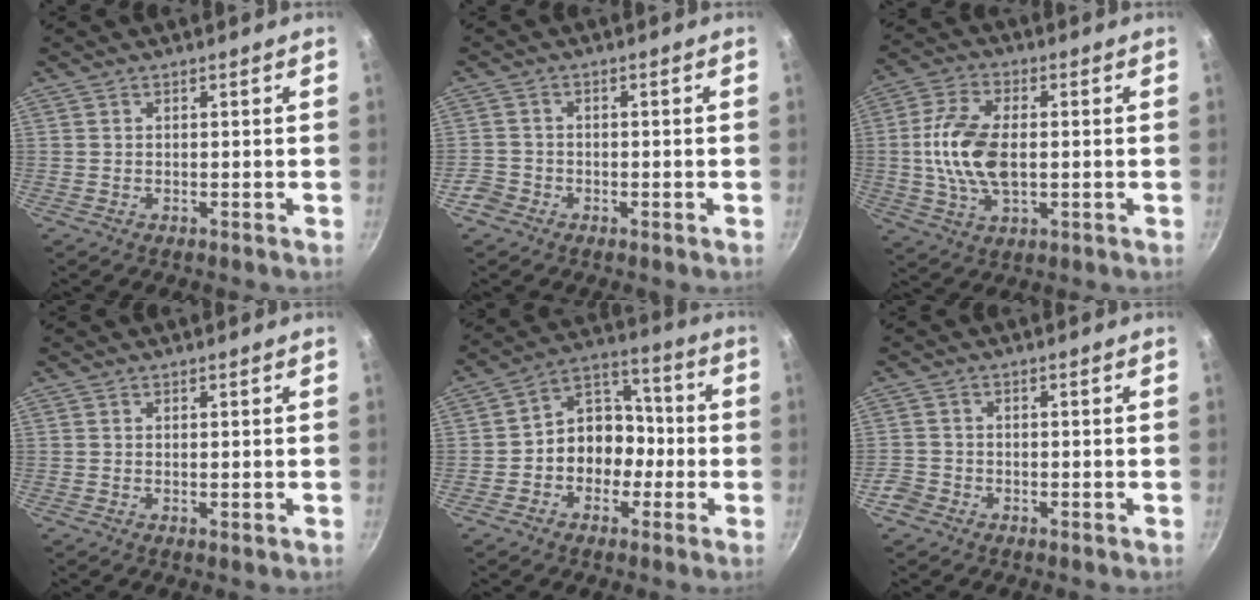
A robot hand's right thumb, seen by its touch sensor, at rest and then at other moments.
{"total": 3.2, "force": [-2.0, 2.4, 0.7], "torque": [-0.006, 0.021, -0.037]}
{"total": 12.4, "force": [-0.1, 6.9, 10.4], "torque": [-0.201, 0.015, -0.007]}
{"total": 0.6, "force": [0.0, 0.1, 0.6], "torque": [-0.007, -0.004, -0.001]}
{"total": 11.4, "force": [-2.4, 9.4, 5.9], "torque": [-0.033, 0.054, -0.052]}
{"total": 3.0, "force": [-2.0, 2.2, 0.7], "torque": [-0.010, 0.016, -0.037]}